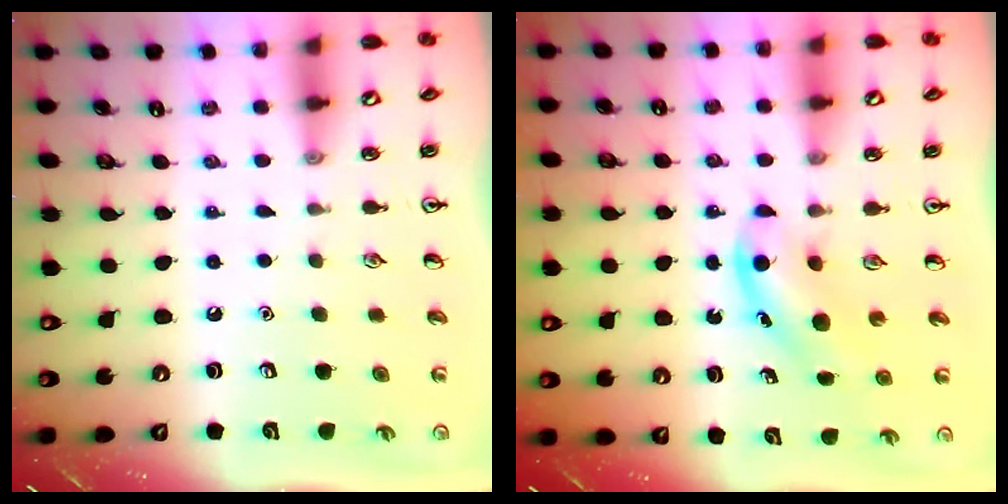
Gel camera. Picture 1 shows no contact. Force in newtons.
{"total": 4.5, "press": 4.4, "slide": 1.1}